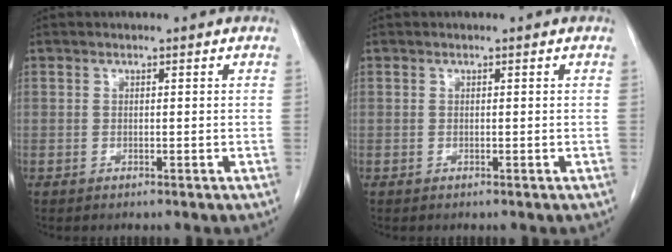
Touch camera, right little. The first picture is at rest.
{"total": 0.0}